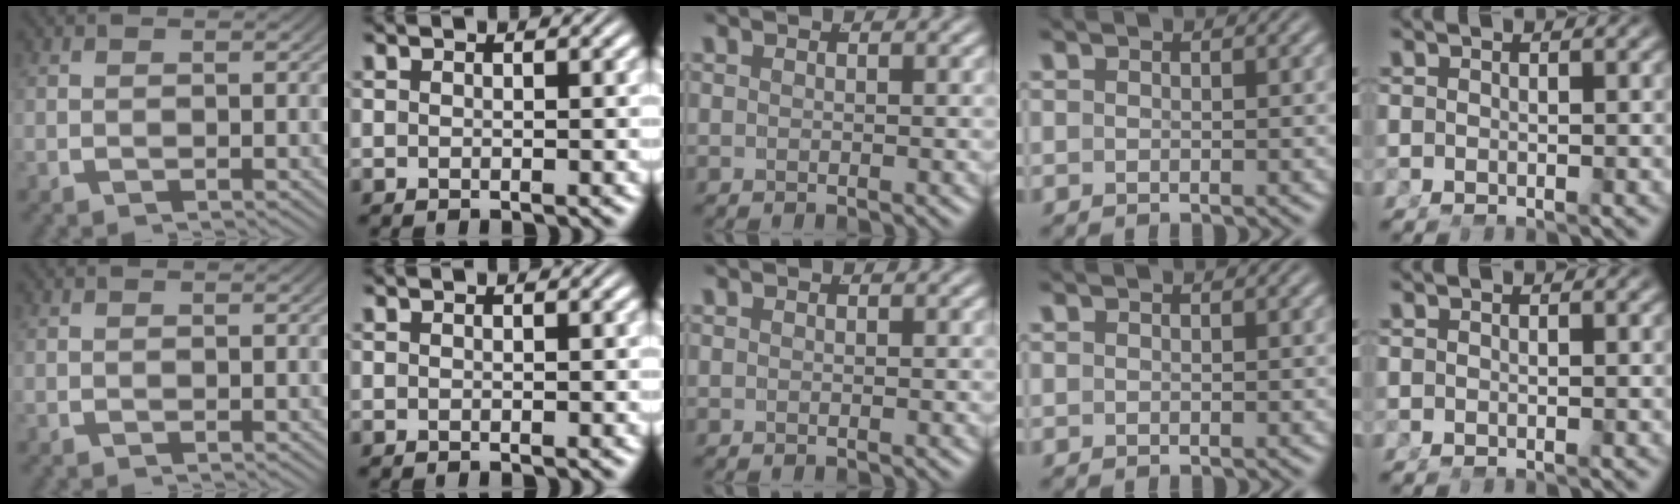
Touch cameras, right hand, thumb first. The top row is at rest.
{}